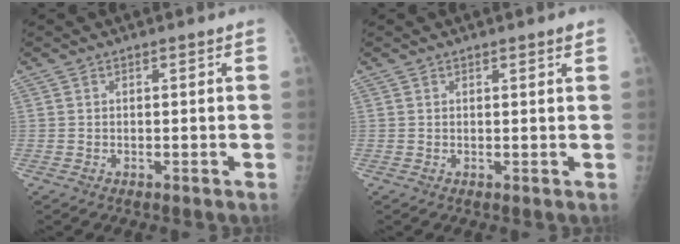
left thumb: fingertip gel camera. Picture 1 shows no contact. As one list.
[{"total": 1.0, "force": [0.7, 0.3, 0.5], "torque": [-0.003, -0.004, 0.010]}]